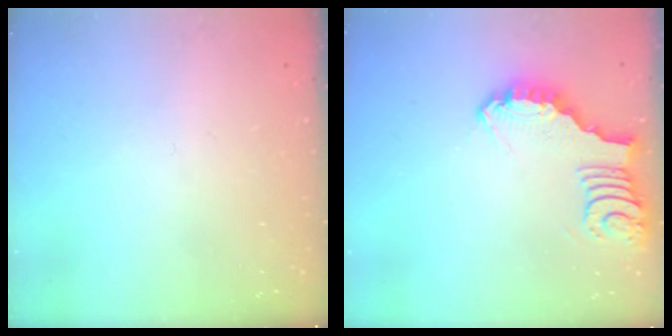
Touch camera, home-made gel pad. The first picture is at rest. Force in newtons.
{"total": 3.6, "press": 3.6, "slide": 0.1}